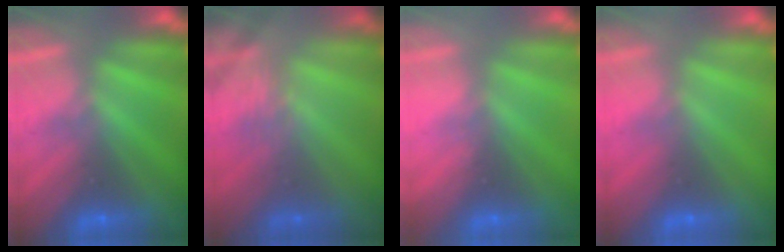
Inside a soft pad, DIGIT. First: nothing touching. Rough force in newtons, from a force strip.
{"total": 2.2}
{"total": 2.3}
{"total": 2.4}